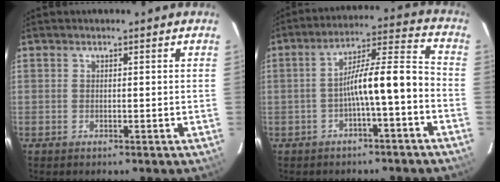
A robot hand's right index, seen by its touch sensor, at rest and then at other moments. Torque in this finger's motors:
{"motor_torque": [1.21, -0.62, 0.83, 0.16]}